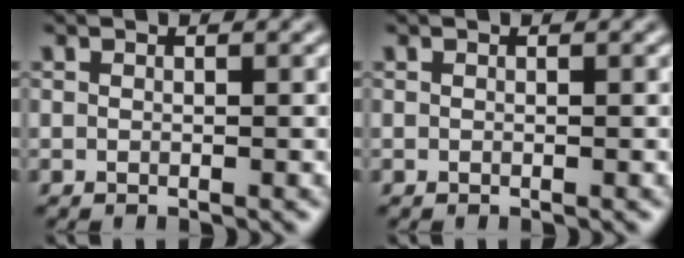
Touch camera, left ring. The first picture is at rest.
{"total": 0.0}